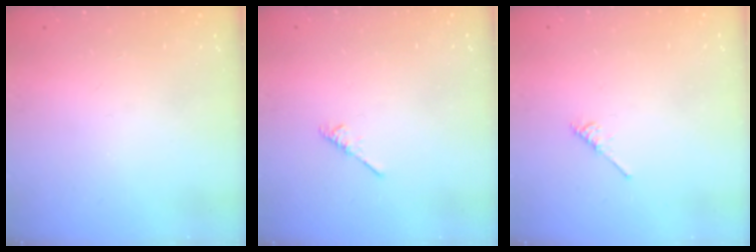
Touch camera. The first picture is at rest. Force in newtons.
{"total": 1.9, "press": 1.8, "slide": 0.5}
{"total": 2.1, "press": 2.1, "slide": 0.4}